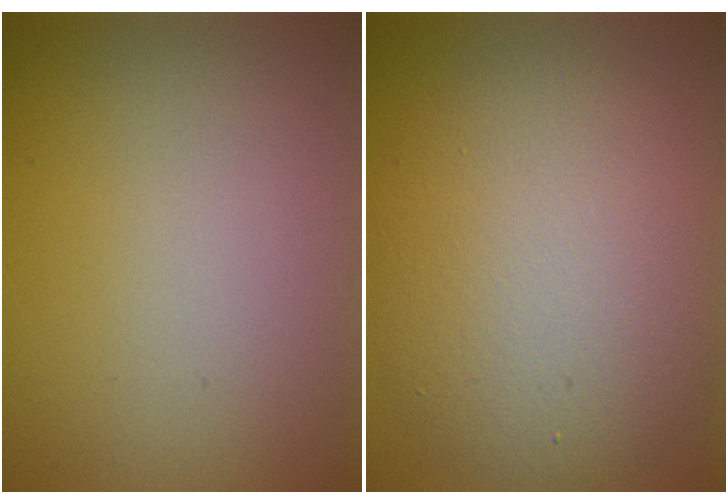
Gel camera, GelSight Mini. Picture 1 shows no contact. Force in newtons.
{"total": 8.5, "press": 8.4, "slide": 0.6}